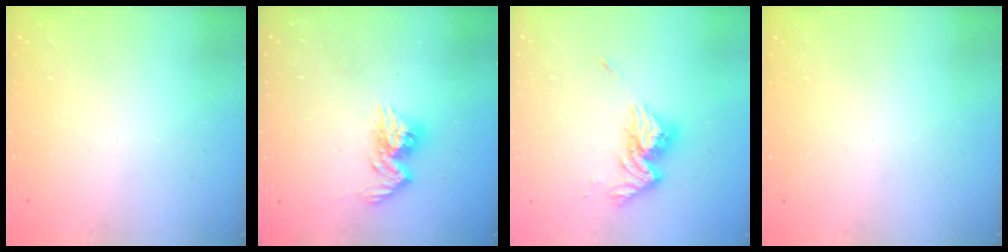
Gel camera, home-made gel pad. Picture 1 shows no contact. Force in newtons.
{"total": 11.0, "press": 11.0, "slide": 1.0}
{"total": 13.6, "press": 13.6, "slide": 1.4}
{"total": 0.0}